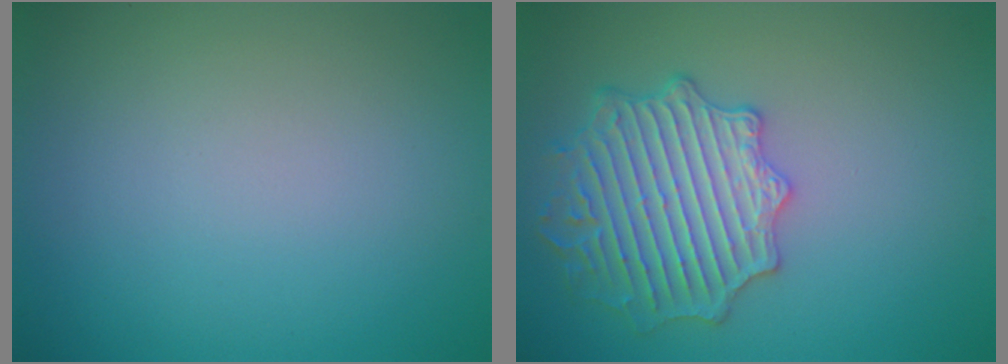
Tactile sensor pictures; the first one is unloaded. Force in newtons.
{"total": 5.0, "press": 4.8, "slide": 1.4}